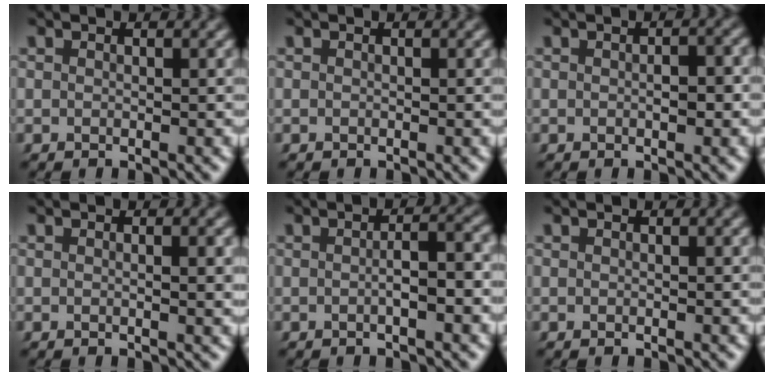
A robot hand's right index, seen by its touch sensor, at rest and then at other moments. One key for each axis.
{"total": 0.0}
{"total": 1.4, "fx": -0.1, "fy": 0.8, "fz": 1.2, "tx": -0.015, "ty": 0.000, "tz": -0.002}
{"total": 0.8, "fx": 0.2, "fy": -0.1, "fz": 0.8, "tx": -0.009, "ty": 0.002, "tz": 0.002}
{"total": 2.2, "fx": -0.5, "fy": 0.5, "fz": 2.1, "tx": -0.026, "ty": 0.003, "tz": -0.011}
{"total": 0.0}